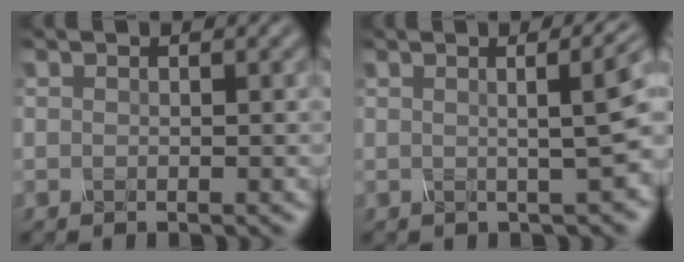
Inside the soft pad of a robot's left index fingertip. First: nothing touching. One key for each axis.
{"total": 8.4, "fx": 1.5, "fy": 3.4, "fz": 7.6, "tx": -0.025, "ty": 0.036, "tz": 0.004}